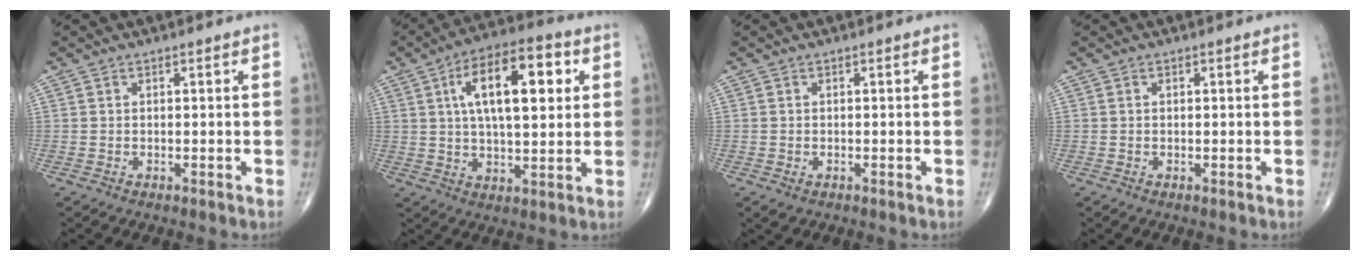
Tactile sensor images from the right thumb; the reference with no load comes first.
{"total": 16.8, "force": [4.6, 7.2, 14.5], "torque": [-0.216, 0.008, 0.071]}
{"total": 1.2, "force": [-0.5, 0.7, 0.8], "torque": [-0.015, 0.000, -0.005]}
{"total": 0.0}